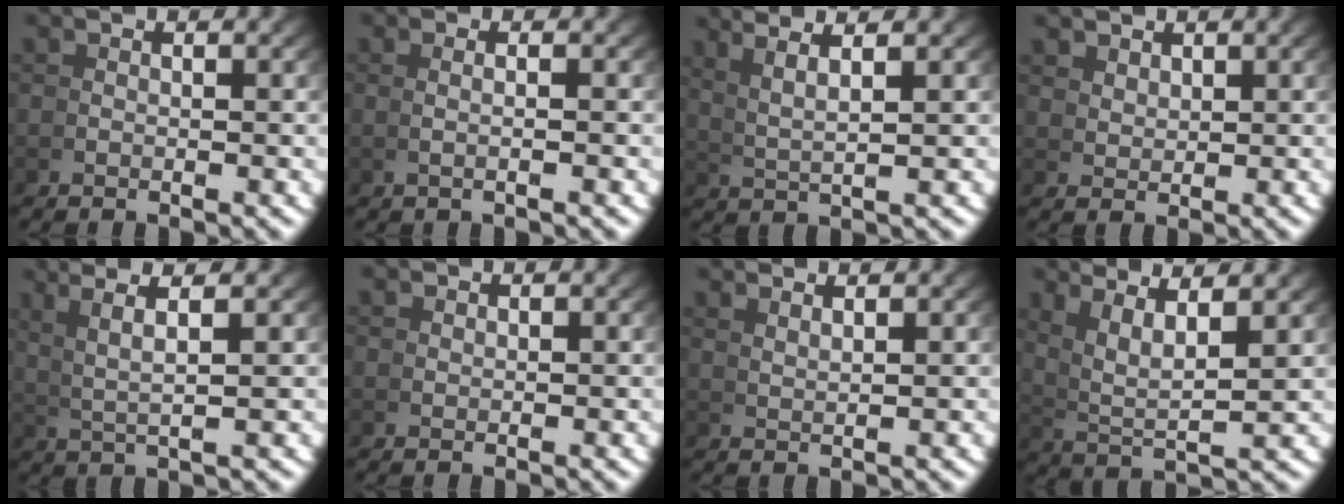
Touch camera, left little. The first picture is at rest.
{"total": 1.1, "force": [0.0, -0.7, 0.8], "torque": [-0.017, 0.004, 0.001]}
{"total": 5.2, "force": [3.6, 1.1, 3.6], "torque": [-0.053, 0.015, 0.060]}
{"total": 1.9, "force": [1.8, -0.4, 0.1], "torque": [0.004, -0.004, 0.048]}
{"total": 5.5, "force": [3.8, 0.8, 3.9], "torque": [-0.056, 0.018, 0.062]}
{"total": 1.3, "force": [0.8, -0.9, -0.3], "torque": [0.015, -0.001, 0.022]}
{"total": 2.9, "force": [2.6, -1.0, 0.6], "torque": [0.001, 0.005, 0.053]}
{"total": 6.6, "force": [3.6, 2.6, 4.9], "torque": [-0.097, -0.009, 0.068]}